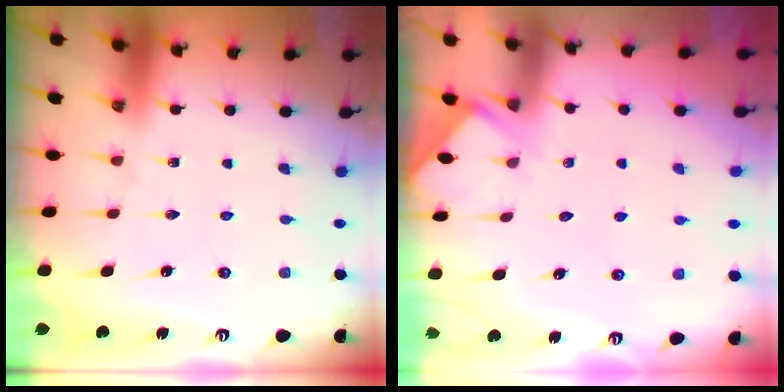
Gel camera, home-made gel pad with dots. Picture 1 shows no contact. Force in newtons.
{"total": 3.8, "press": 3.7, "slide": 0.4}